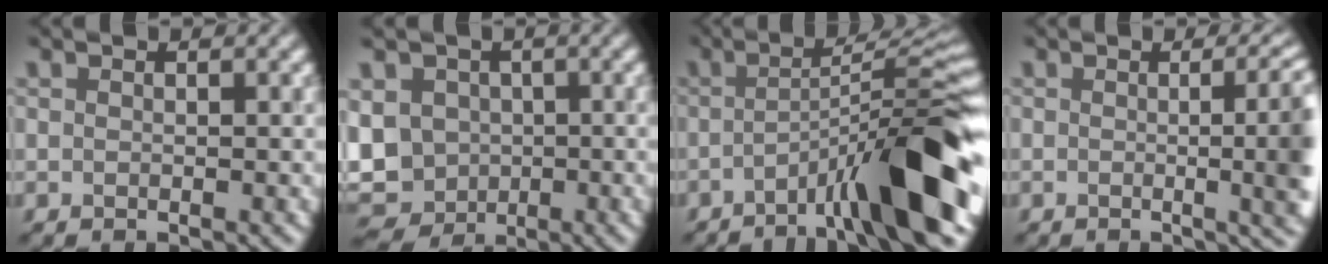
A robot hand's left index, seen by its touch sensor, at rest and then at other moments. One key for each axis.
{"total": 9.0, "fx": -0.9, "fy": 7.8, "fz": 4.3, "tx": -0.088, "ty": 0.003, "tz": -0.035}
{"total": 10.4, "fx": -4.4, "fy": 1.3, "fz": 9.3, "tx": -0.122, "ty": 0.028, "tz": -0.078}
{"total": 8.9, "fx": -0.5, "fy": 3.8, "fz": 8.0, "tx": -0.059, "ty": 0.002, "tz": -0.008}